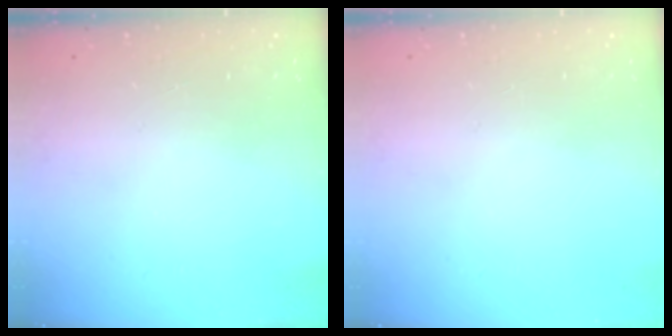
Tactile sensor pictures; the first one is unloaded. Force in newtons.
{"total": 0.0}